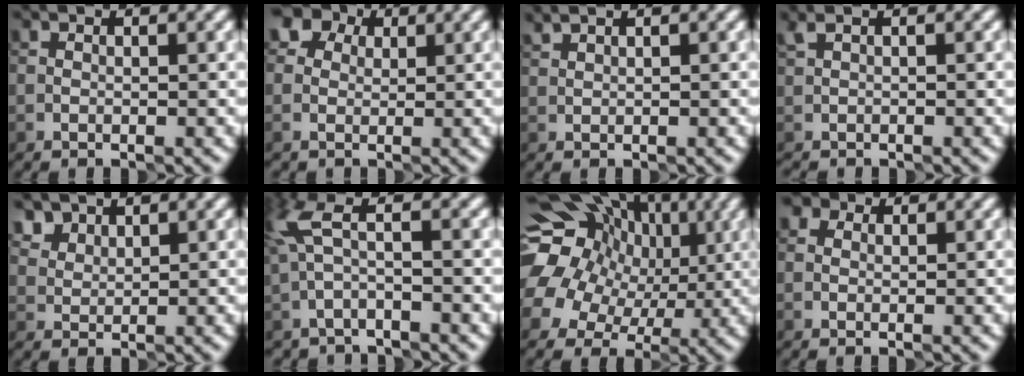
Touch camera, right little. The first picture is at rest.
{"total": 5.3, "force": [2.0, 4.8, 1.3], "torque": [-0.013, 0.023, 0.011]}
{"total": 0.8, "force": [0.8, 0.0, 0.1], "torque": [0.000, 0.006, 0.015]}
{"total": 0.0}
{"total": 3.0, "force": [2.4, 1.7, 0.6], "torque": [-0.020, -0.004, 0.066]}
{"total": 3.1, "force": [0.0, 1.4, 2.8], "torque": [-0.072, 0.004, -0.004]}
{"total": 15.4, "force": [3.6, 12.9, 7.6], "torque": [-0.152, 0.038, 0.047]}
{"total": 3.8, "force": [2.1, 2.6, 1.9], "torque": [-0.013, 0.025, -0.011]}